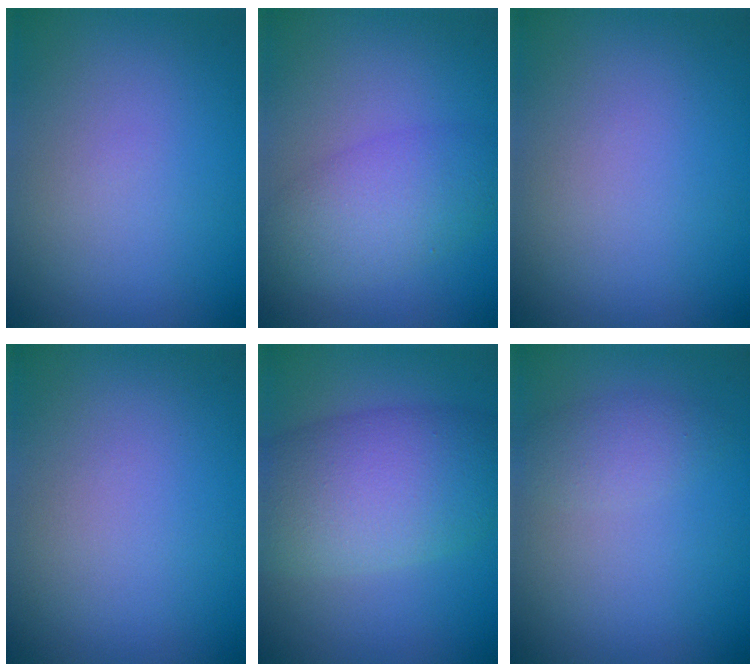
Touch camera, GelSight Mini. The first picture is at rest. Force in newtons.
{"total": 4.4, "press": 4.4, "slide": 0.1}
{"total": 0.0}
{"total": 0.0}
{"total": 7.9, "press": 7.9, "slide": 0.4}
{"total": 1.9, "press": 1.9, "slide": 0.1}